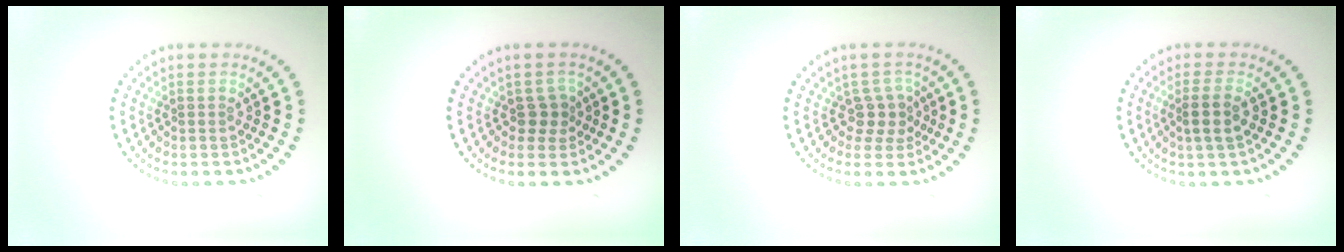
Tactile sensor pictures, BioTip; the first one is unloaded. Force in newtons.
{"total": 1.6, "press": 1.2, "slide": 1.0}
{"total": 2.2, "press": 1.6, "slide": 1.5}
{"total": 2.1, "press": 1.9, "slide": 1.0}